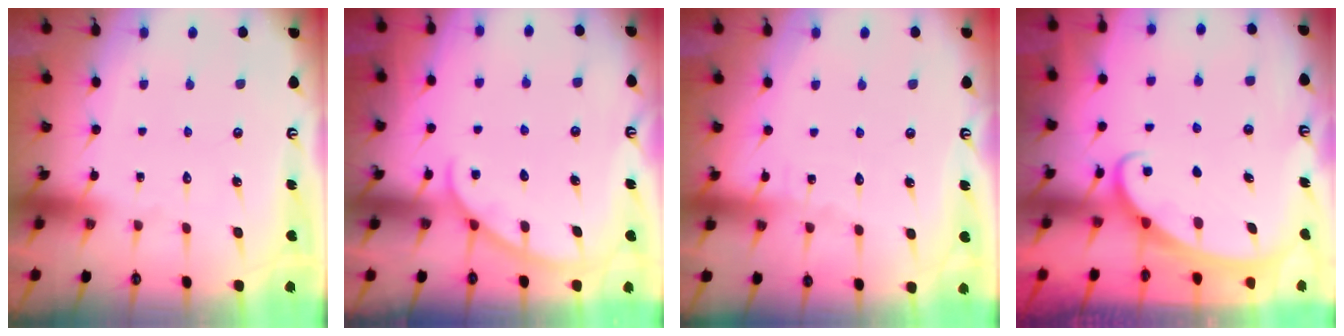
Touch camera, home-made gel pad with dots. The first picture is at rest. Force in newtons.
{"total": 2.8, "press": 2.8, "slide": 0.3}
{"total": 4.3, "press": 4.3, "slide": 0.4}
{"total": 2.1, "press": 2.1, "slide": 0.4}